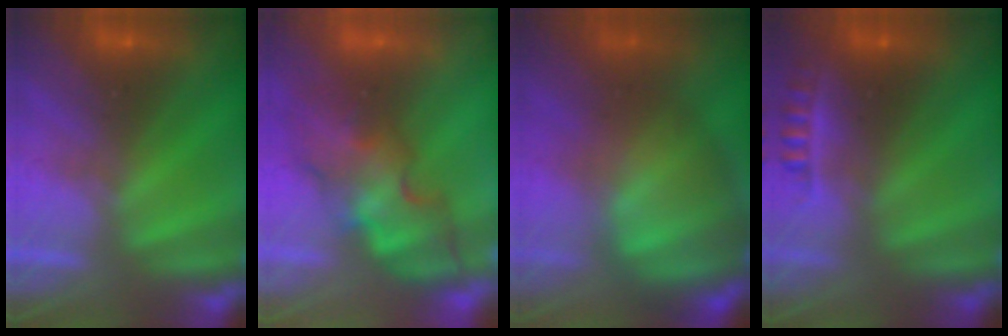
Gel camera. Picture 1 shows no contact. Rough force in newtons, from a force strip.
{"total": 3.5}
{"total": 7.8}
{"total": 2.3}